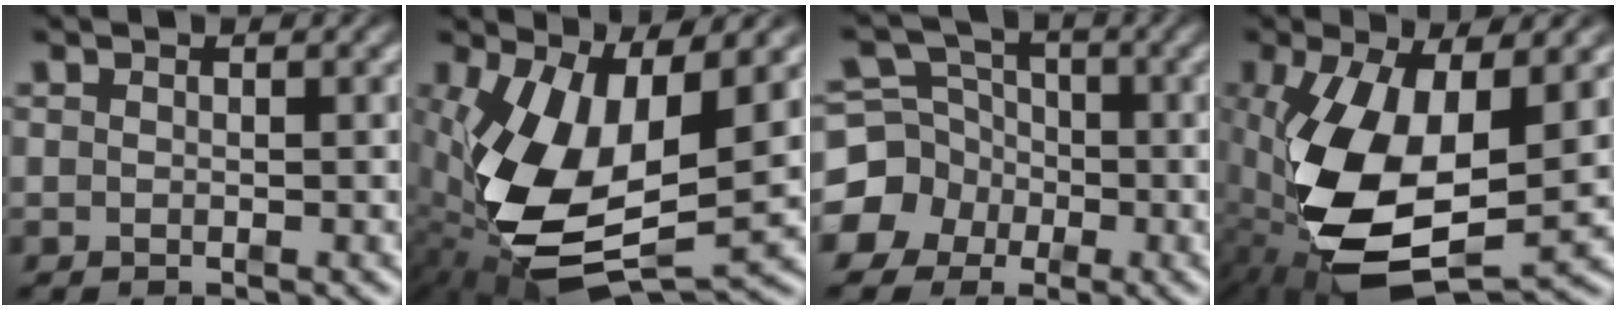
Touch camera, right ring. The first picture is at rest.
{"total": 12.4, "force": [-1.6, 6.9, 10.1], "torque": [-0.222, -0.050, 0.007]}
{"total": 10.4, "force": [-2.0, 9.5, 3.8], "torque": [-0.076, -0.041, -0.033]}
{"total": 12.8, "force": [-2.6, 6.9, 10.4], "torque": [-0.244, -0.060, -0.003]}